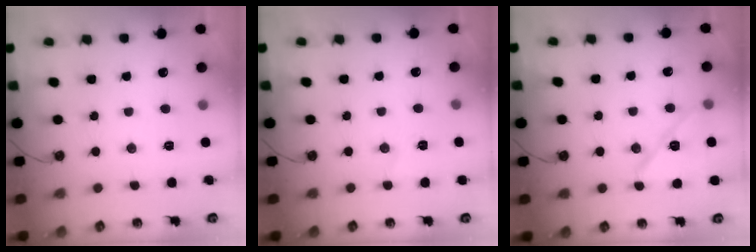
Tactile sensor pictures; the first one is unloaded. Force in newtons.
{"total": 3.8, "press": 3.4, "slide": 1.7}
{"total": 11.6, "press": 11.5, "slide": 1.5}